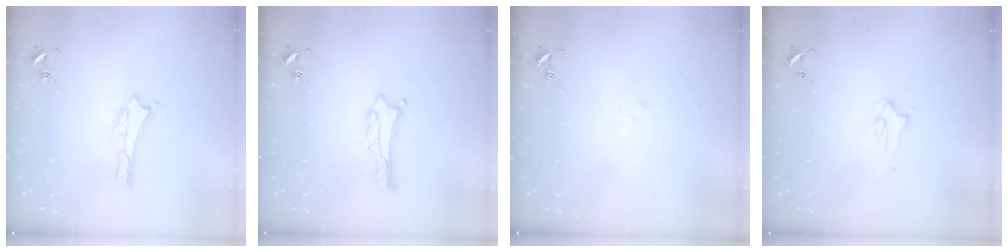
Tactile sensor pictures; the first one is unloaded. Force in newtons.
{"total": 1.0, "press": 1.0, "slide": 0.1}
{"total": 1.1, "press": 1.0, "slide": 0.2}
{"total": 2.2, "press": 2.2, "slide": 0.2}